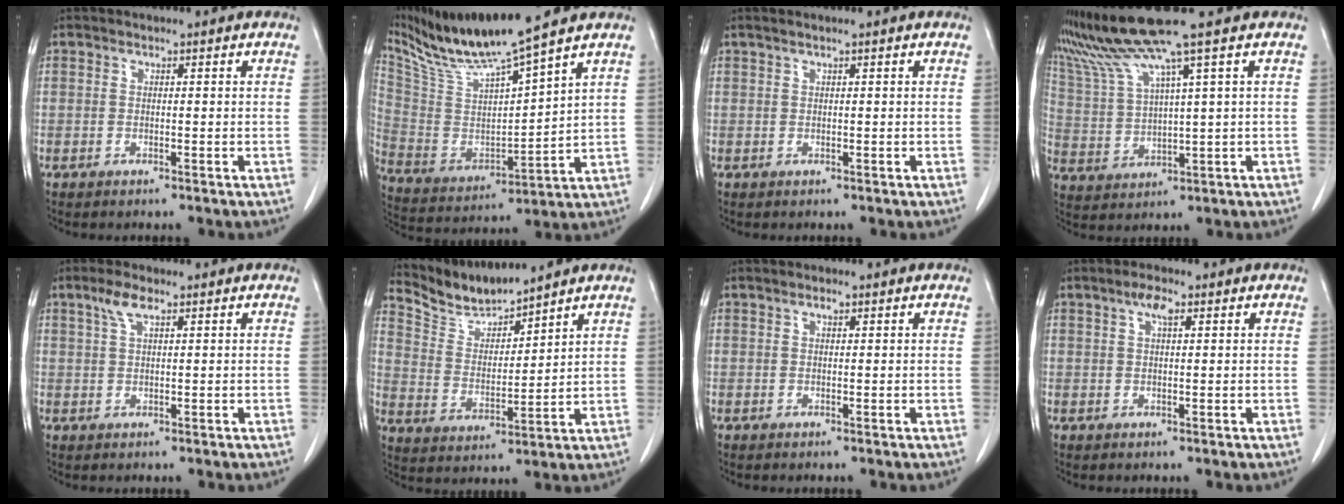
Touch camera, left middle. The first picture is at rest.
{"total": 14.2, "force": [12.2, -1.0, 7.3], "torque": [-0.150, -0.009, 0.238]}
{"total": 1.2, "force": [0.9, -0.1, 0.8], "torque": [-0.019, 0.012, 0.019]}
{"total": 8.4, "force": [6.4, -2.6, 4.7], "torque": [-0.103, 0.003, 0.131]}
{"total": 2.9, "force": [1.7, 0.7, 2.2], "torque": [-0.054, 0.009, 0.038]}
{"total": 7.3, "force": [7.3, -0.2, 0.5], "torque": [-0.026, -0.001, 0.159]}
{"total": 0.8, "force": [0.5, 0.2, 0.6], "torque": [-0.011, -0.001, 0.008]}
{"total": 2.5, "force": [1.2, 0.6, 2.1], "torque": [-0.043, 0.006, 0.023]}